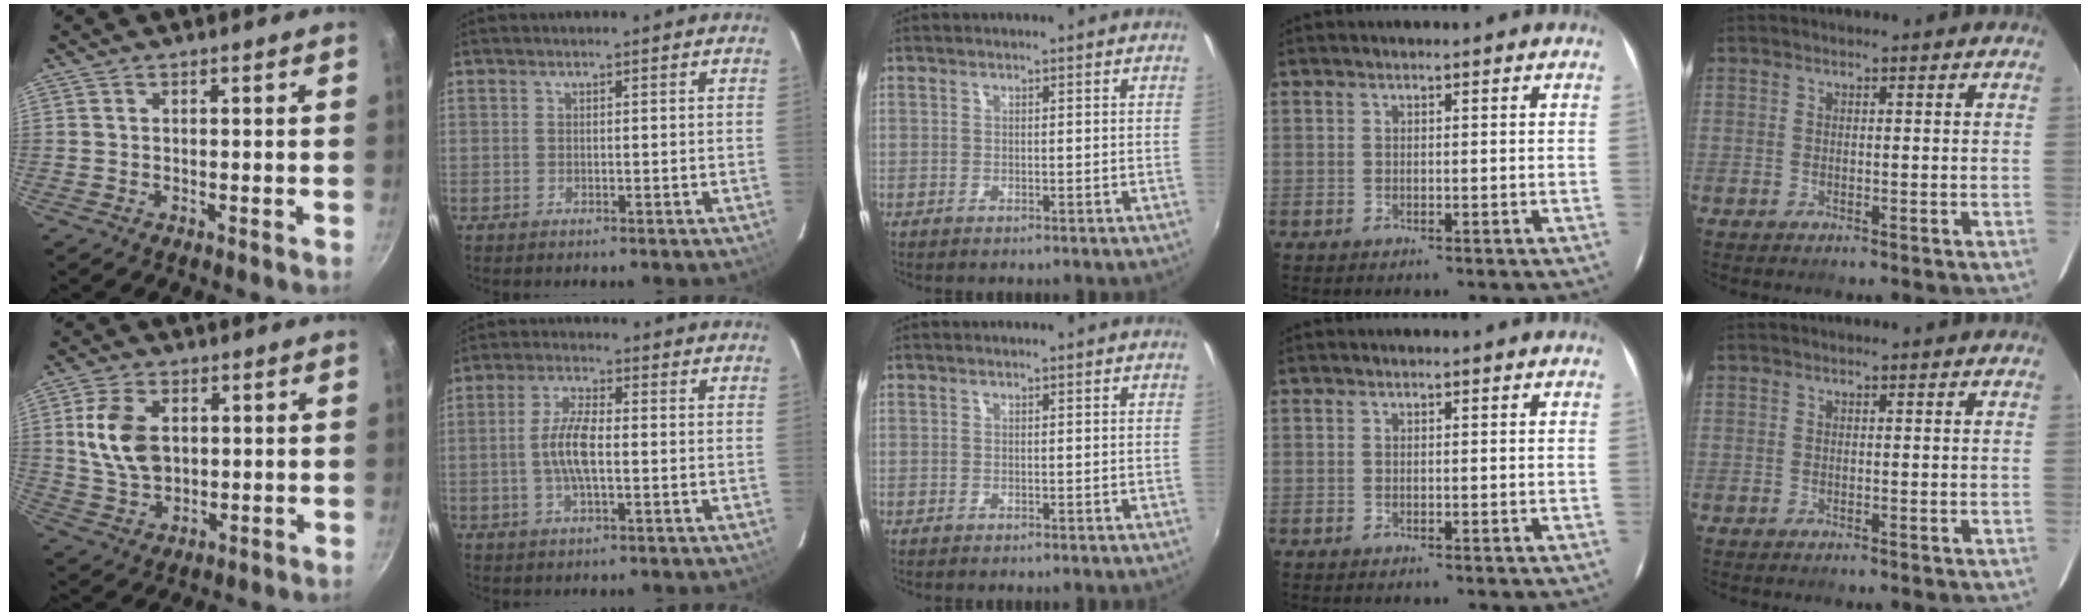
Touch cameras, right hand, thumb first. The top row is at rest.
{"thumb": {"total": 10.7, "force": [1.9, 7.1, 7.7], "torque": [-0.132, -0.008, 0.040]}, "index": {"total": 6.6, "force": [-0.9, 1.8, 6.2], "torque": [-0.128, 0.006, -0.020]}}